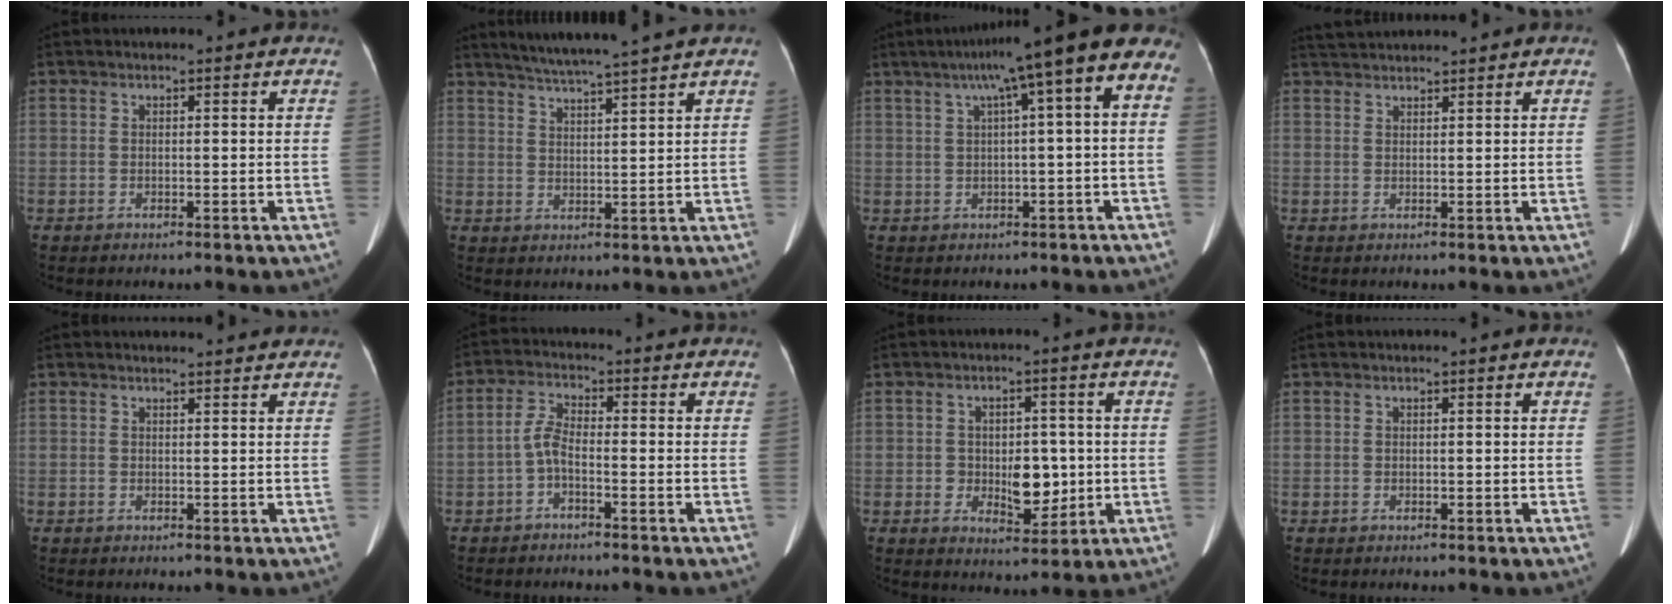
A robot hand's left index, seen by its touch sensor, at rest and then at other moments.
{"total": 8.6, "force": [7.6, -1.5, 3.7], "torque": [-0.065, 0.007, 0.116]}
{"total": 12.0, "force": [5.8, 0.6, 10.5], "torque": [-0.137, 0.047, 0.065]}
{"total": 4.0, "force": [4.0, -0.1, 0.8], "torque": [-0.015, 0.033, 0.073]}
{"total": 3.4, "force": [3.3, 0.7, 0.5], "torque": [-0.009, 0.015, 0.035]}
{"total": 3.3, "force": [-1.6, 1.1, 2.7], "torque": [-0.061, 0.009, -0.034]}
{"total": 6.3, "force": [-0.6, 3.8, 5.0], "torque": [-0.073, 0.003, -0.002]}
{"total": 0.0}